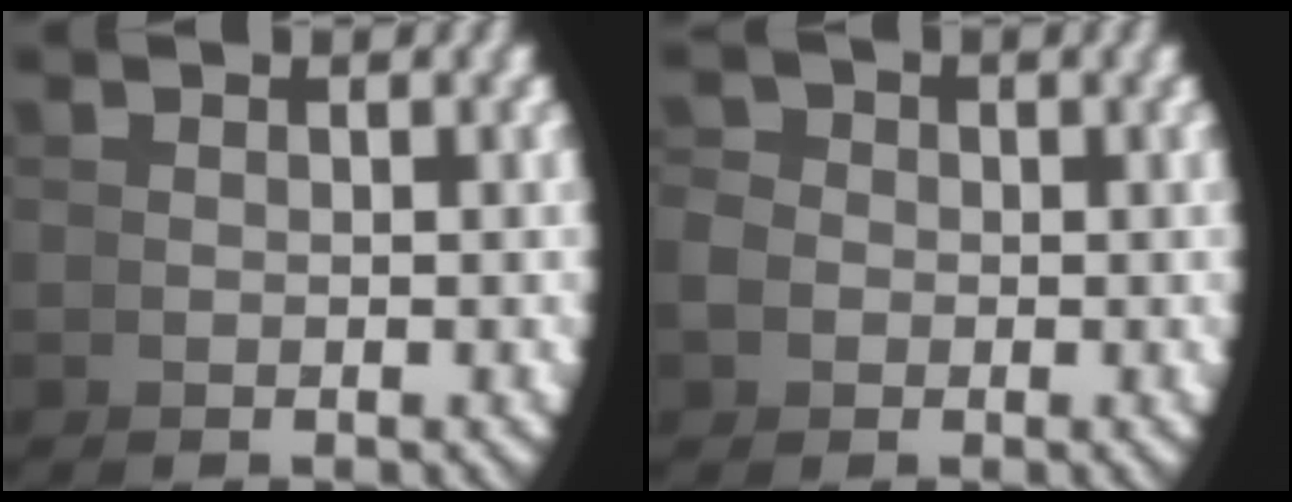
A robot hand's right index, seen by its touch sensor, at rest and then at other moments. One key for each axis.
{"total": 2.3, "fx": 0.0, "fy": 2.2, "fz": 0.8, "tx": -0.012, "ty": 0.001, "tz": -0.005}